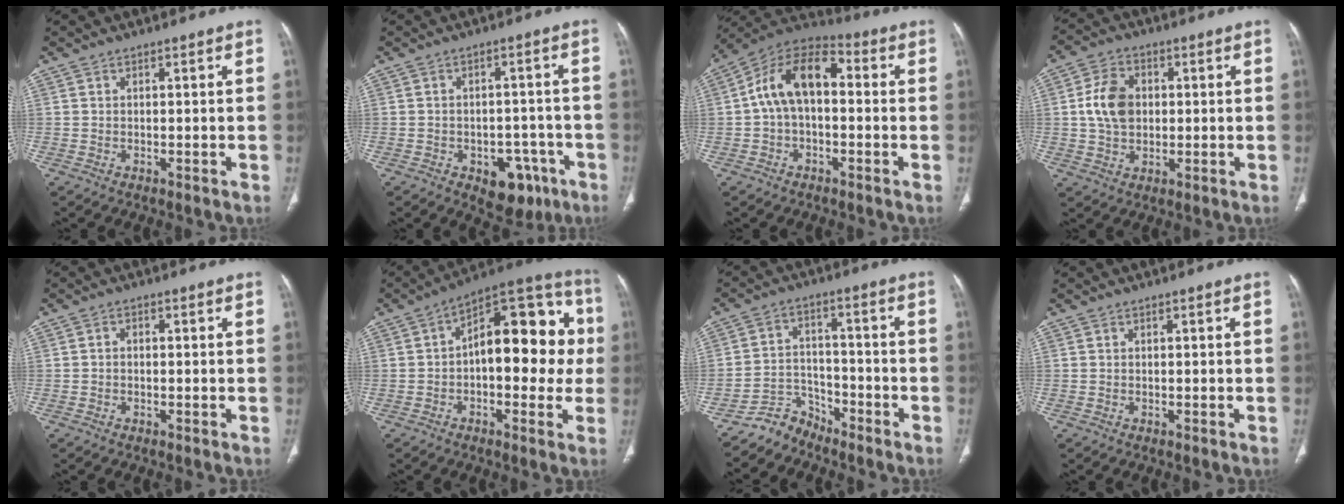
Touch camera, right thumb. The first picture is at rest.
{"total": 9.0, "force": [-4.5, 5.8, 5.3], "torque": [-0.034, 0.029, -0.050]}
{"total": 12.6, "force": [0.5, 7.7, 10.0], "torque": [-0.162, 0.042, -0.006]}
{"total": 8.8, "force": [0.8, 6.5, 5.9], "torque": [-0.093, 0.005, 0.013]}
{"total": 1.0, "force": [-0.2, 0.8, 0.6], "torque": [-0.008, 0.004, -0.006]}
{"total": 20.1, "force": [0.7, 10.5, 17.1], "torque": [-0.193, 0.044, -0.001]}
{"total": 5.8, "force": [-5.3, 2.4, -0.2], "torque": [0.020, 0.053, -0.103]}
{"total": 0.0}